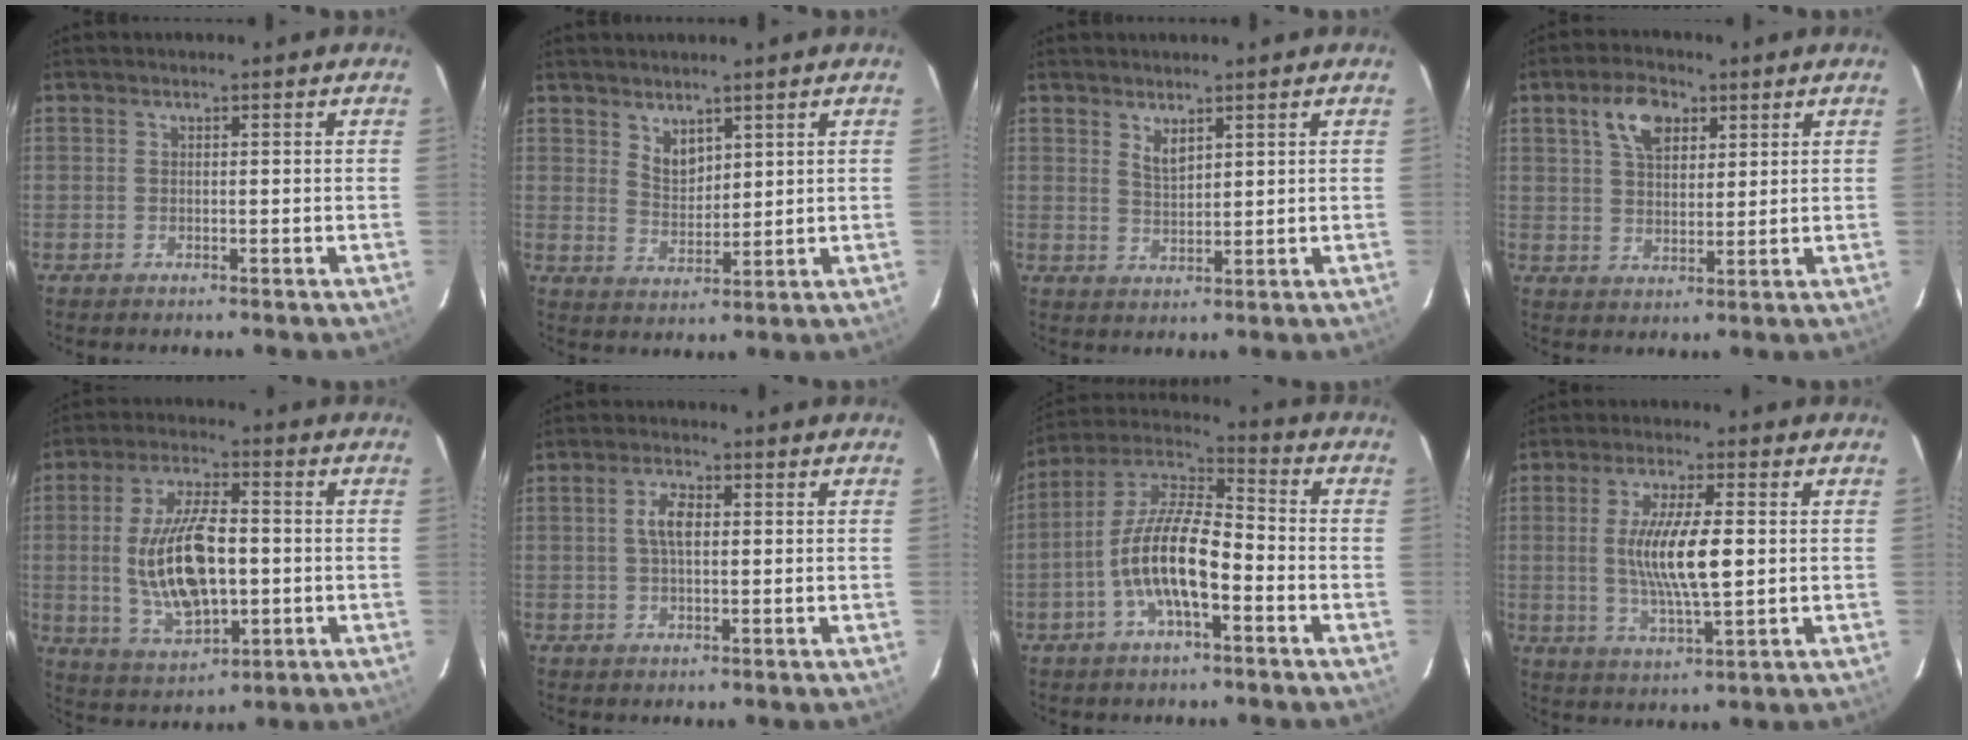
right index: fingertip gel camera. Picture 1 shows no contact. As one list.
[{"total": 4.5, "force": [3.4, 2.2, 2.0], "torque": [-0.028, -0.002, 0.065]}, {"total": 3.0, "force": [2.2, 1.0, 1.8], "torque": [-0.033, -0.004, 0.041]}, {"total": 7.6, "force": [3.7, 4.2, 5.1], "torque": [-0.090, 0.019, 0.067]}, {"total": 15.6, "force": [-0.9, 6.9, 13.9], "torque": [-0.273, -0.003, -0.001]}, {"total": 4.1, "force": [0.6, 1.9, 3.6], "torque": [-0.071, 0.008, 0.014]}, {"total": 13.4, "force": [-4.6, 4.4, 11.8], "torque": [-0.235, 0.001, -0.090]}, {"total": 10.6, "force": [0.4, 2.2, 10.4], "torque": [-0.196, -0.006, 0.012]}]